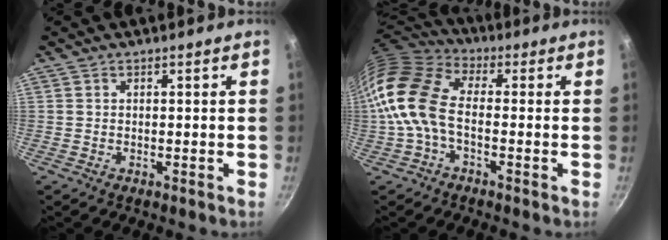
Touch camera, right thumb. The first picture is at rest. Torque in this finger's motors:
{"motor_torque": [-0.40, 1.40, 1.74, -0.28, 0.63]}